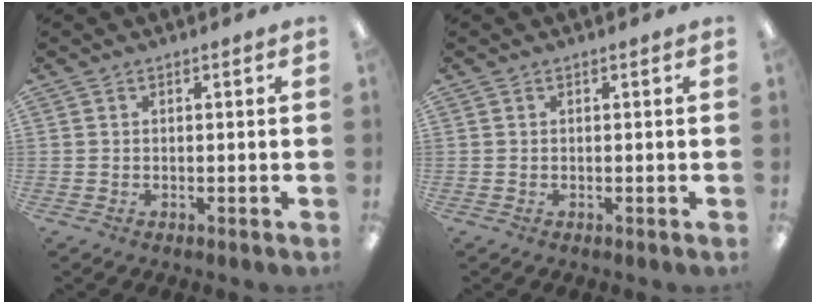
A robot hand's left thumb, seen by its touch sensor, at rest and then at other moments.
{"total": 0.0}